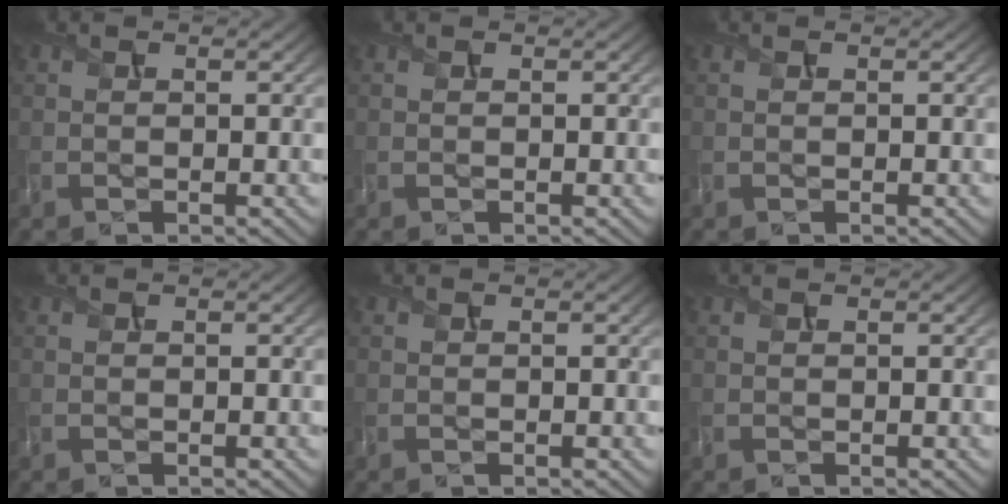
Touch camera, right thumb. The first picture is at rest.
{"total": 0.0}
{"total": 0.0}
{"total": 0.0}
{"total": 0.0}
{"total": 0.0}